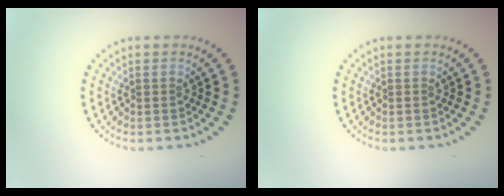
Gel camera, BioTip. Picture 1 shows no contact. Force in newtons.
{"total": 0.0}